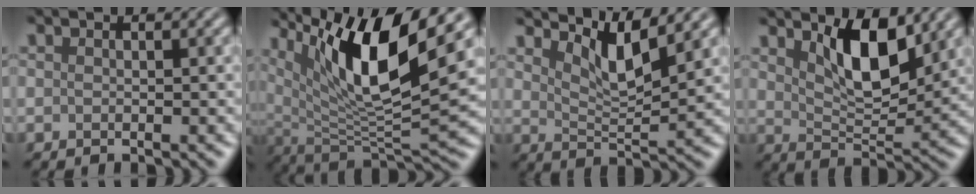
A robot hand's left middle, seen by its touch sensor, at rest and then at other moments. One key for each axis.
{"total": 11.9, "fx": 5.7, "fy": 2.9, "fz": 10.0, "tx": -0.173, "ty": -0.004, "tz": 0.110}
{"total": 3.8, "fx": 2.8, "fy": 0.7, "fz": 2.5, "tx": -0.053, "ty": -0.006, "tz": 0.052}
{"total": 5.8, "fx": 2.8, "fy": 2.2, "fz": 4.5, "tx": -0.081, "ty": -0.004, "tz": 0.048}